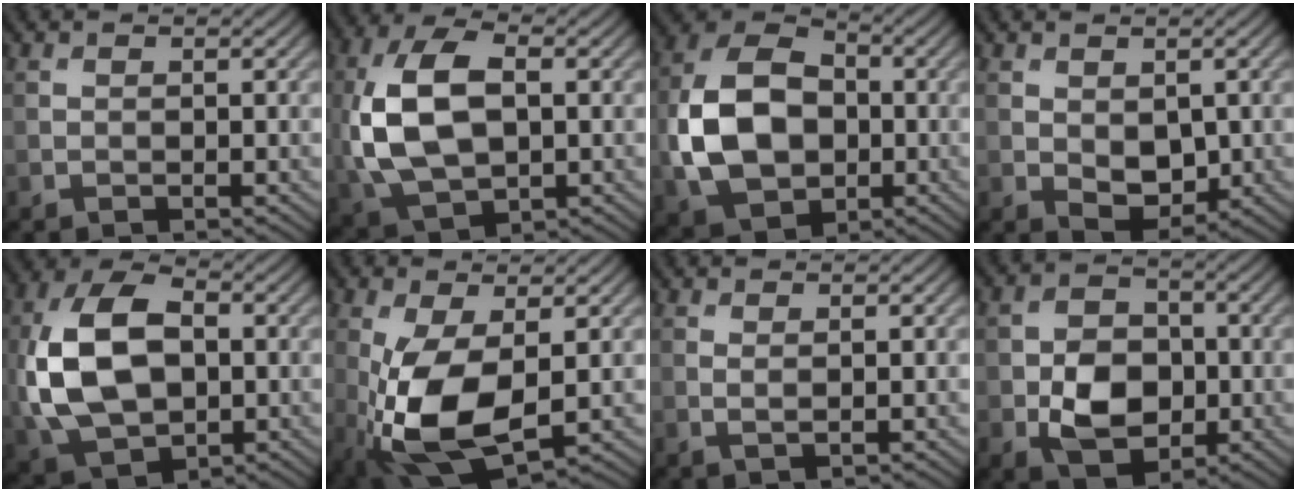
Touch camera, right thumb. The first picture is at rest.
{"total": 12.8, "force": [0.2, 7.5, 10.3], "torque": [-0.248, 0.006, 0.005]}
{"total": 13.3, "force": [-1.7, 9.6, 9.1], "torque": [-0.212, -0.004, -0.036]}
{"total": 4.0, "force": [0.0, 2.6, 3.0], "torque": [-0.053, -0.013, 0.007]}
{"total": 14.5, "force": [-0.2, 9.3, 11.1], "torque": [-0.263, 0.002, -0.006]}
{"total": 10.4, "force": [-1.5, 4.9, 9.1], "torque": [-0.212, -0.013, -0.024]}
{"total": 0.9, "force": [0.4, 0.2, 0.8], "torque": [-0.018, 0.002, 0.007]}
{"total": 7.4, "force": [-1.6, 5.4, 4.8], "torque": [-0.093, -0.009, -0.030]}